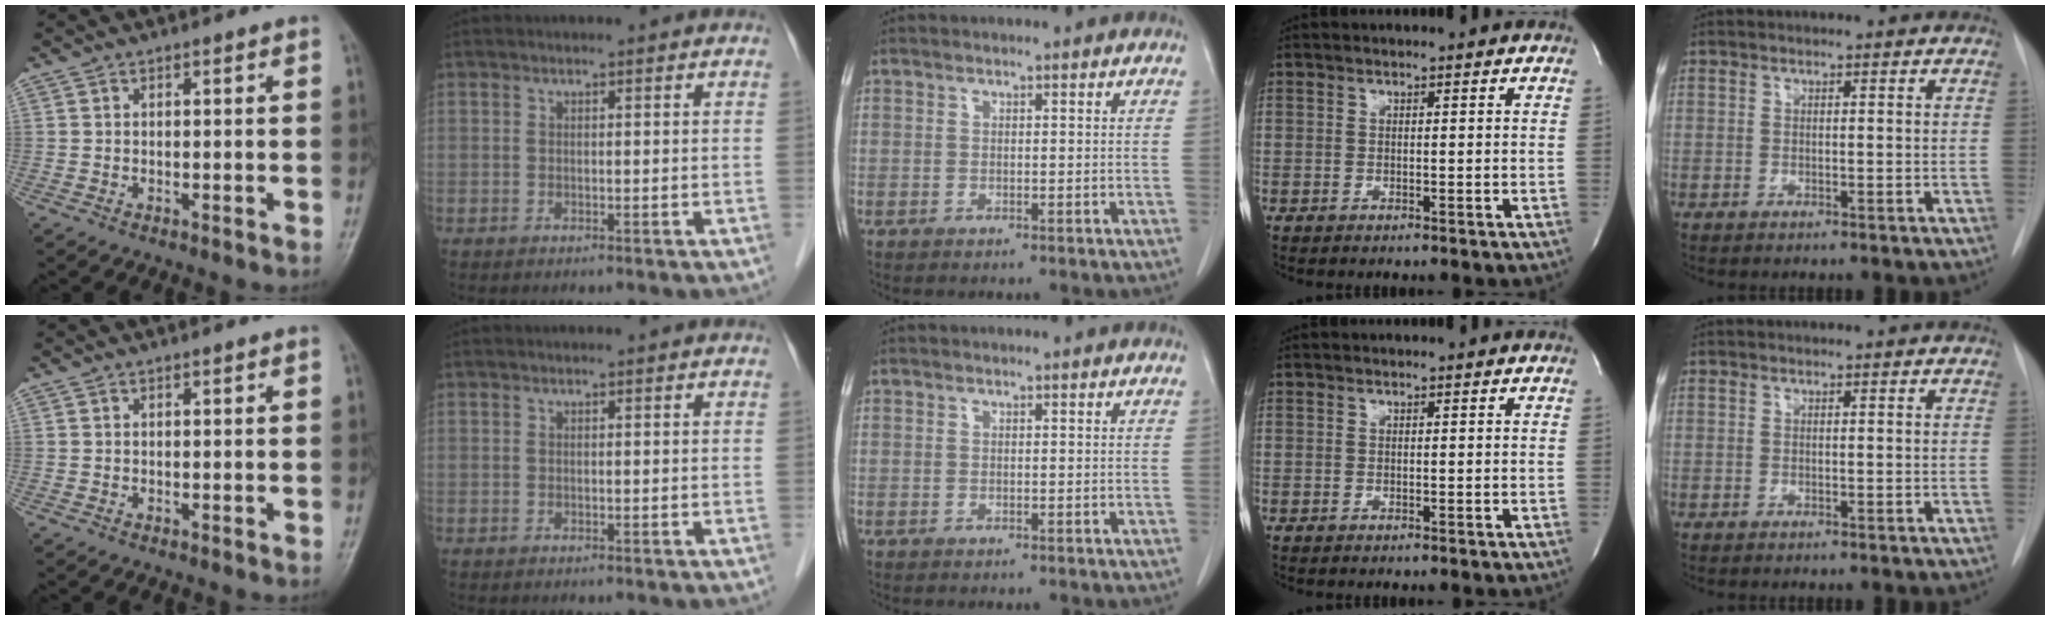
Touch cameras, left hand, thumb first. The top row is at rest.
{}